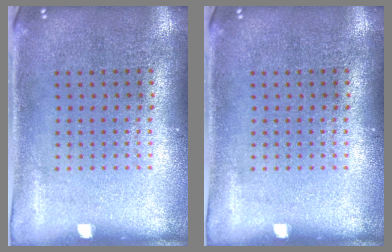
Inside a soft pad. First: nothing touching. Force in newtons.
{"total": 0.0}